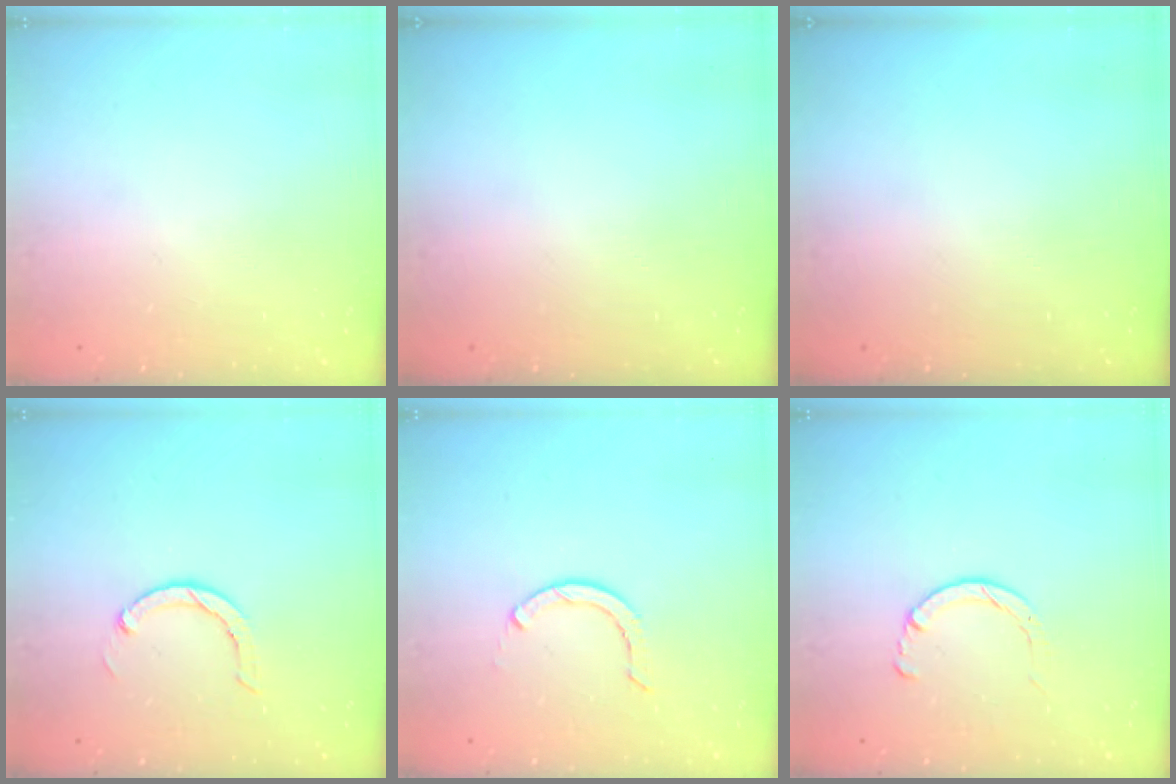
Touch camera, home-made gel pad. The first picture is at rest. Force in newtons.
{"total": 0.0}
{"total": 0.0}
{"total": 3.0, "press": 3.0, "slide": 0.1}
{"total": 2.6, "press": 2.6, "slide": 0.1}
{"total": 2.9, "press": 2.8, "slide": 0.4}